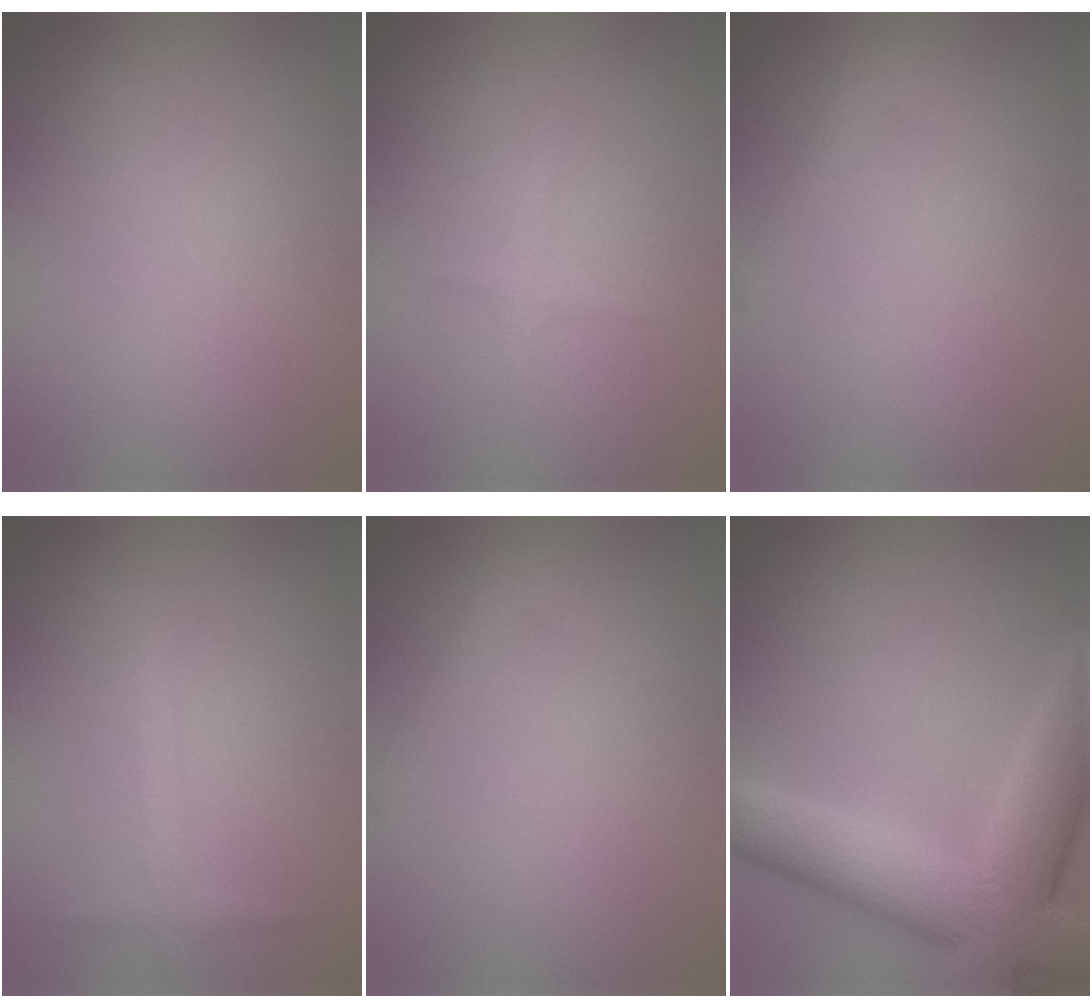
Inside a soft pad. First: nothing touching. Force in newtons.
{"total": 0.8, "press": 0.8, "slide": 0.1}
{"total": 2.2, "press": 2.2, "slide": 0.0}
{"total": 1.6, "press": 1.6, "slide": 0.1}
{"total": 2.2, "press": 2.2, "slide": 0.0}
{"total": 10.6, "press": 10.5, "slide": 0.9}